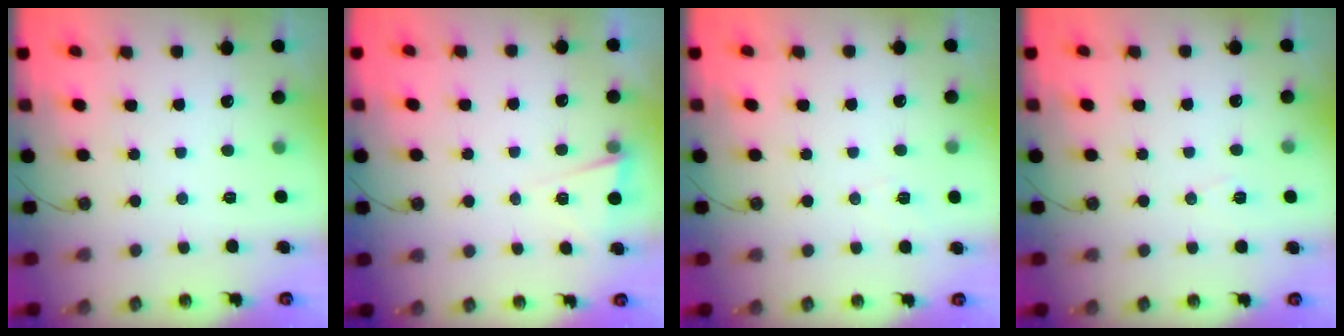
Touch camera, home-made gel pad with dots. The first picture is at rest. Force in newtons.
{"total": 2.9, "press": 2.6, "slide": 1.3}
{"total": 2.7, "press": 2.3, "slide": 1.4}
{"total": 6.3, "press": 4.4, "slide": 4.5}